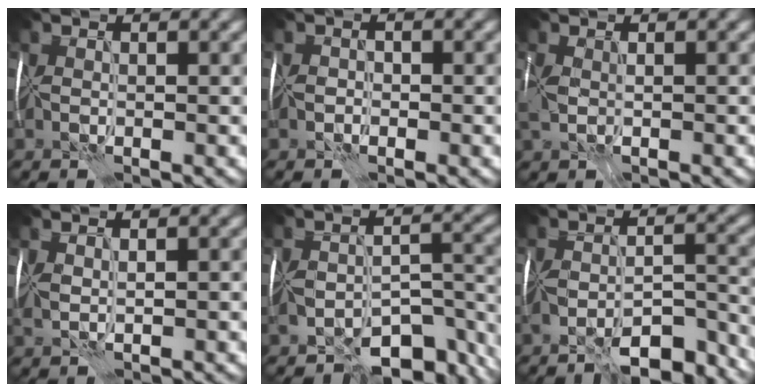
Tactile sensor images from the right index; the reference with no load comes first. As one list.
[{"total": 0.8, "force": [-0.5, 0.6, 0.2], "torque": [-0.001, 0.007, -0.012]}, {"total": 2.6, "force": [-0.3, 1.4, 2.2], "torque": [-0.050, -0.003, -0.004]}, {"total": 0.8, "force": [0.5, 0.1, 0.6], "torque": [-0.016, 0.005, 0.012]}, {"total": 7.5, "force": [-5.6, 3.2, 3.9], "torque": [-0.042, -0.014, -0.086]}, {"total": 7.6, "force": [-6.2, 2.0, 3.9], "torque": [-0.048, 0.005, -0.095]}]